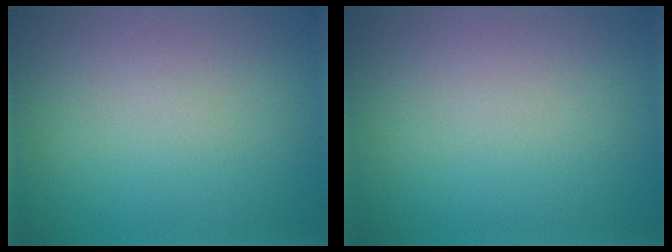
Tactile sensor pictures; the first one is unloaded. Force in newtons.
{"total": 0.0}